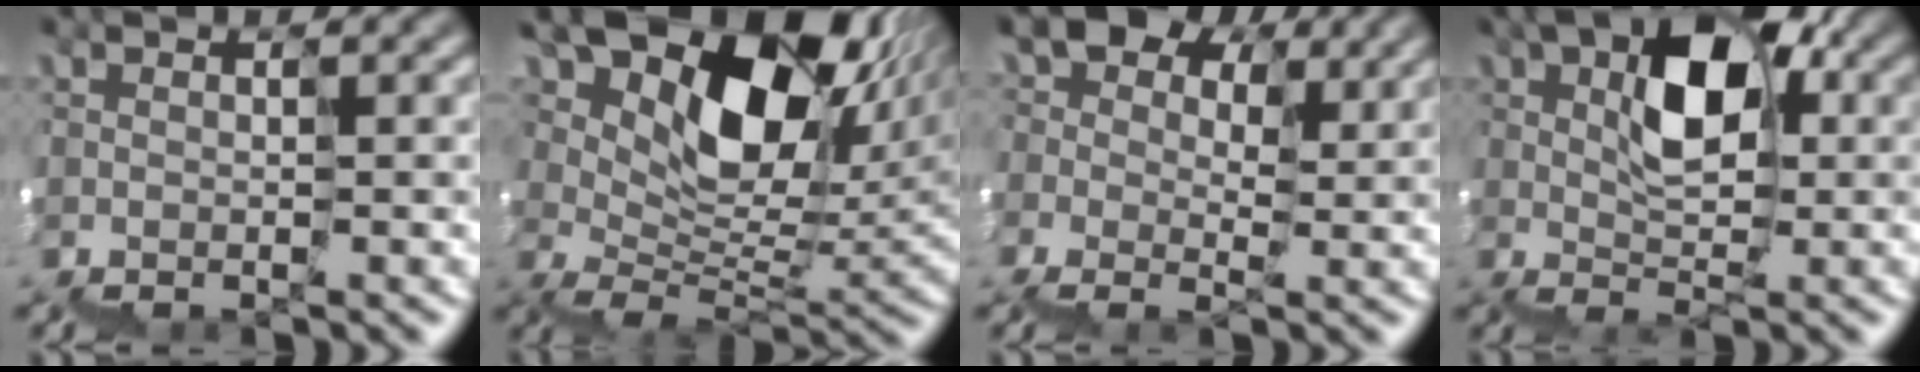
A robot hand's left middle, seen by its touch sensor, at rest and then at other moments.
{"total": 12.3, "force": [7.7, 6.8, 6.8], "torque": [-0.109, 0.022, 0.140]}
{"total": 6.5, "force": [3.8, 4.3, 3.0], "torque": [-0.041, 0.031, 0.045]}
{"total": 6.3, "force": [2.5, 3.1, 4.8], "torque": [-0.080, 0.034, 0.034]}